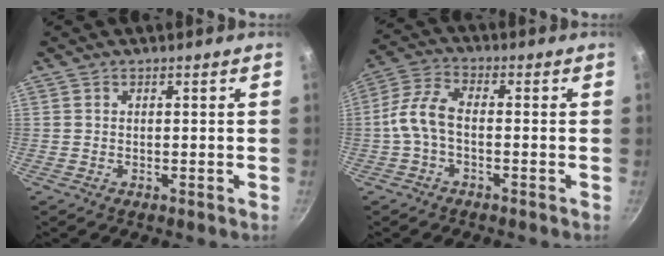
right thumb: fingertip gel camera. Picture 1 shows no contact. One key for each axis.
{"total": 7.2, "fx": -1.1, "fy": 3.7, "fz": 6.1, "tx": -0.134, "ty": 0.025, "tz": -0.031}